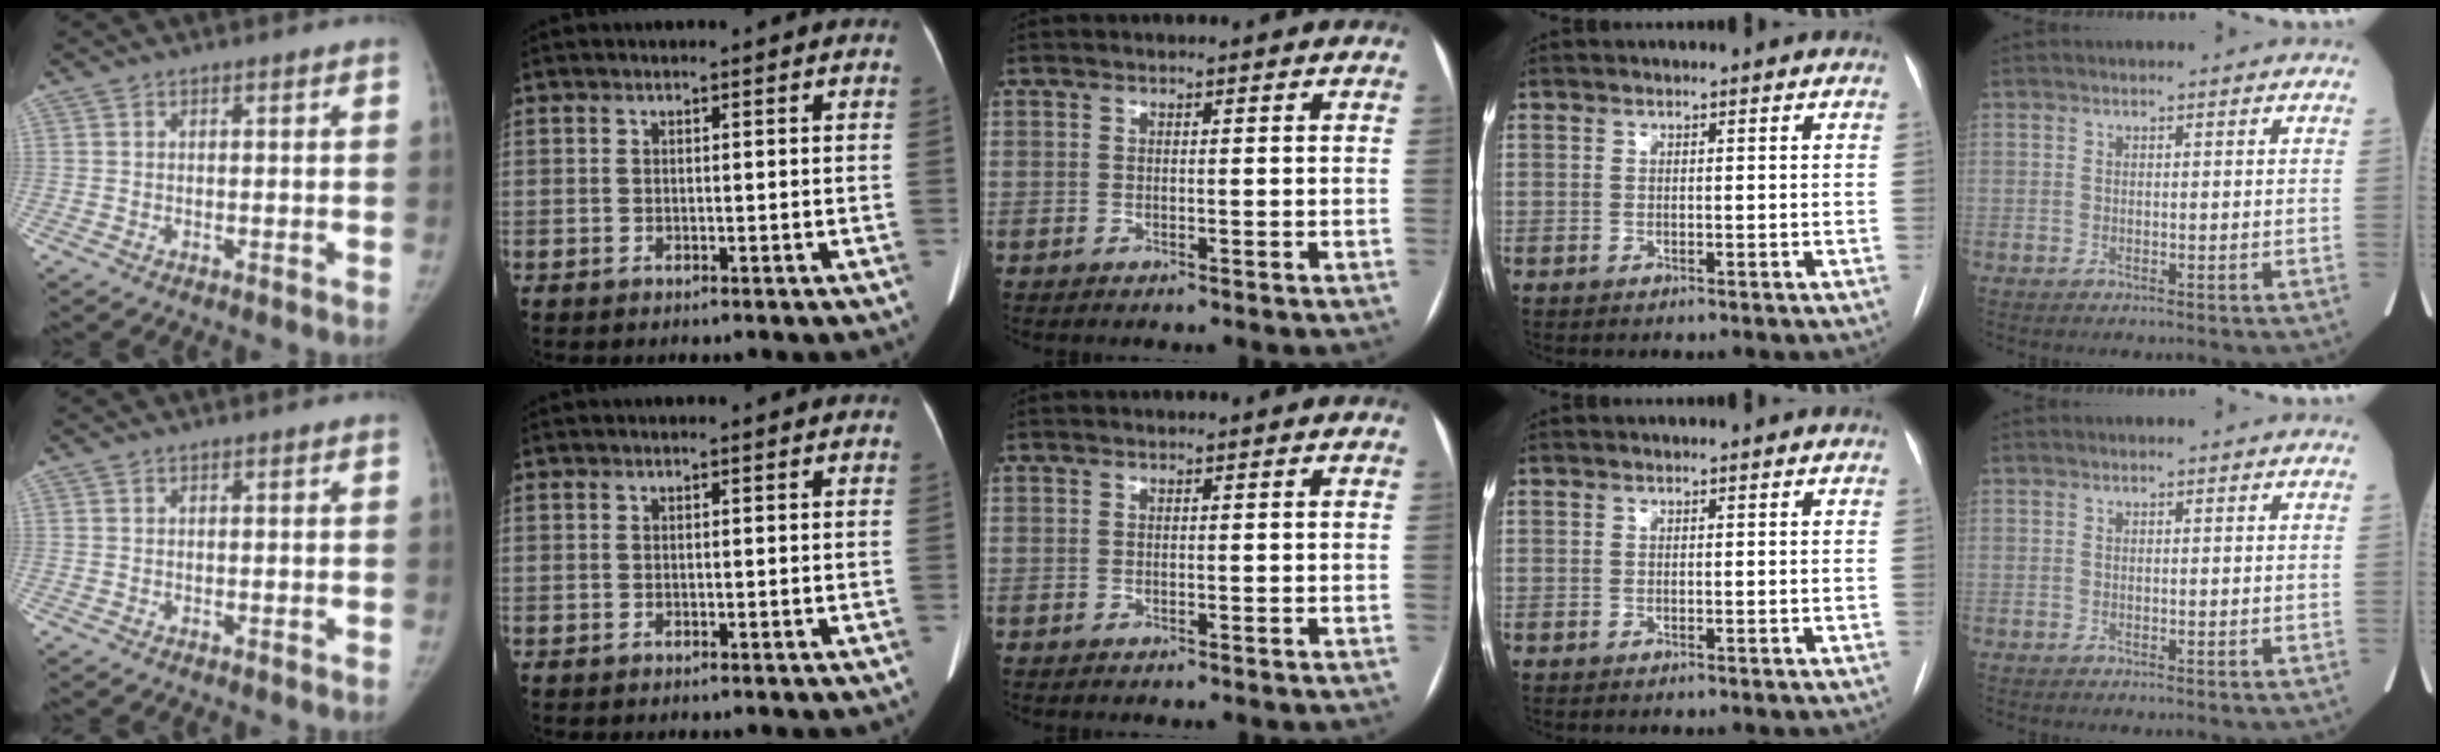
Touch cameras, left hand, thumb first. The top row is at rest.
{}